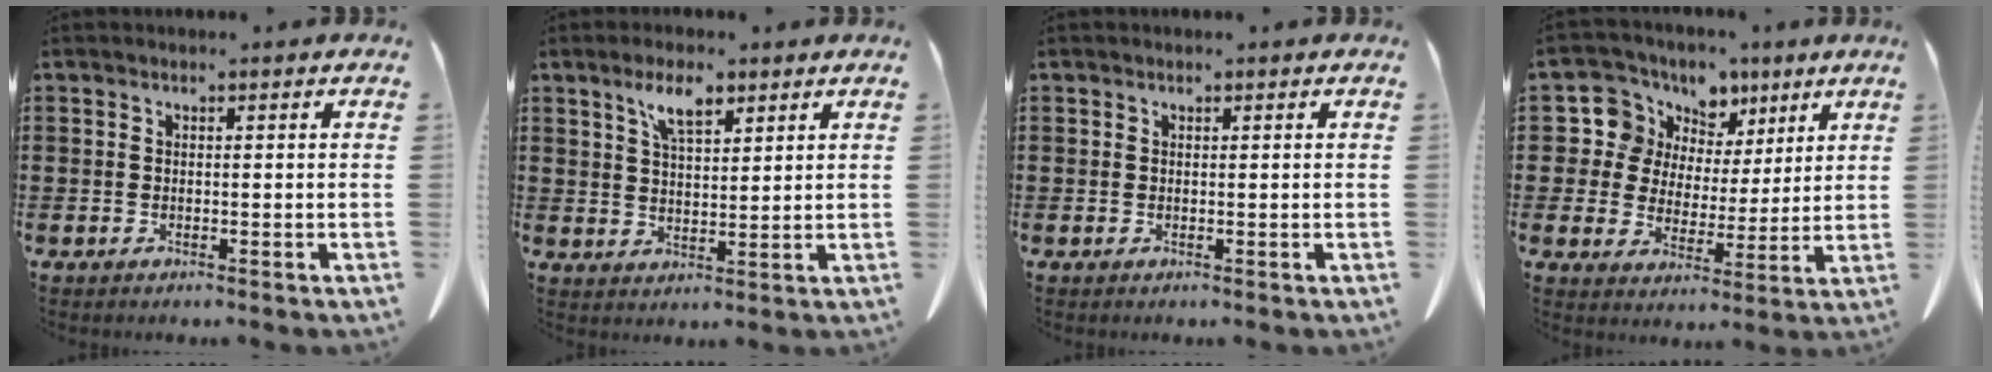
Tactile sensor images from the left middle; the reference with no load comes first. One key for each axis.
{"total": 5.9, "fx": 3.7, "fy": 2.2, "fz": 4.0, "tx": -0.080, "ty": 0.003, "tz": 0.065}
{"total": 0.0}
{"total": 8.3, "fx": 4.0, "fy": 7.2, "fz": 1.0, "tx": -0.074, "ty": -0.018, "tz": 0.076}